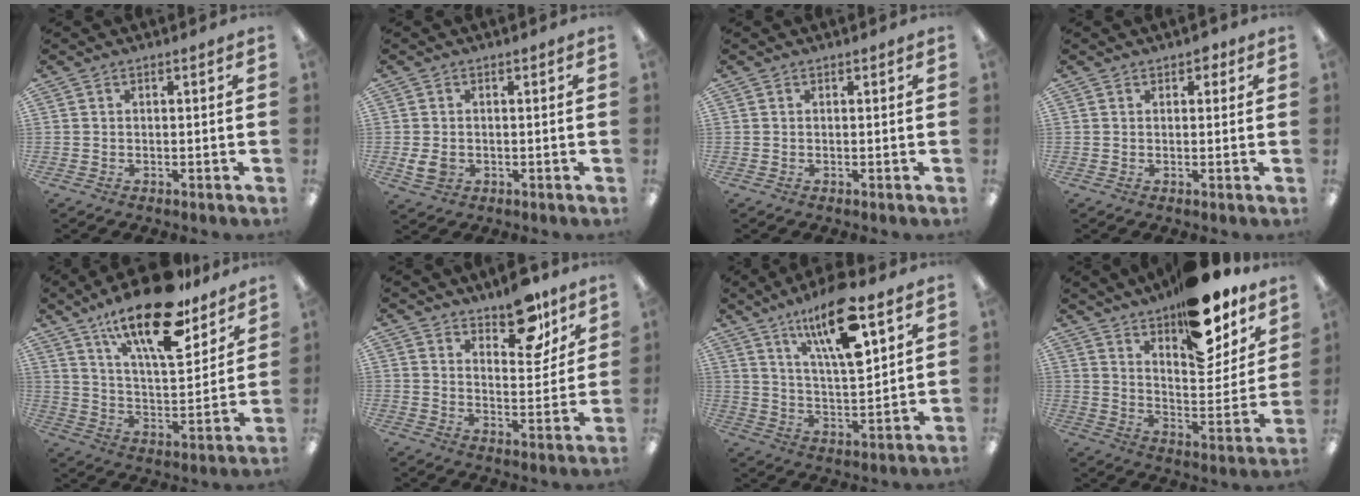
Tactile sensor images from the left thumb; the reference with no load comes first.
{"total": 4.0, "force": [-0.4, 3.2, 2.3], "torque": [-0.043, -0.002, -0.009]}
{"total": 0.0}
{"total": 2.0, "force": [1.3, 1.4, 0.7], "torque": [0.002, -0.002, 0.020]}
{"total": 21.6, "force": [15.0, 7.4, 13.6], "torque": [-0.220, -0.090, 0.252]}
{"total": 11.6, "force": [9.0, 5.0, 5.4], "torque": [-0.053, -0.059, 0.156]}
{"total": 17.2, "force": [10.6, 5.0, 12.6], "torque": [-0.214, -0.048, 0.172]}
{"total": 20.5, "force": [14.9, 8.5, 11.2], "torque": [-0.145, -0.103, 0.250]}